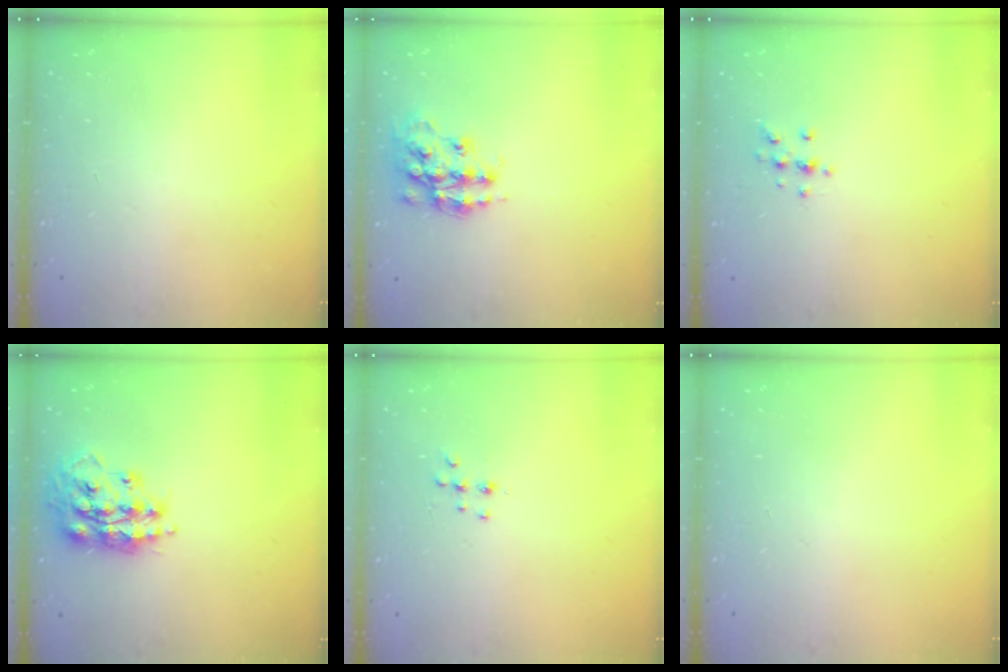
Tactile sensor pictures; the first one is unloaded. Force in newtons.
{"total": 13.7, "press": 13.7, "slide": 0.9}
{"total": 5.6, "press": 5.6, "slide": 0.6}
{"total": 16.2, "press": 16.2, "slide": 1.4}
{"total": 5.8, "press": 5.8, "slide": 0.4}
{"total": 0.0}